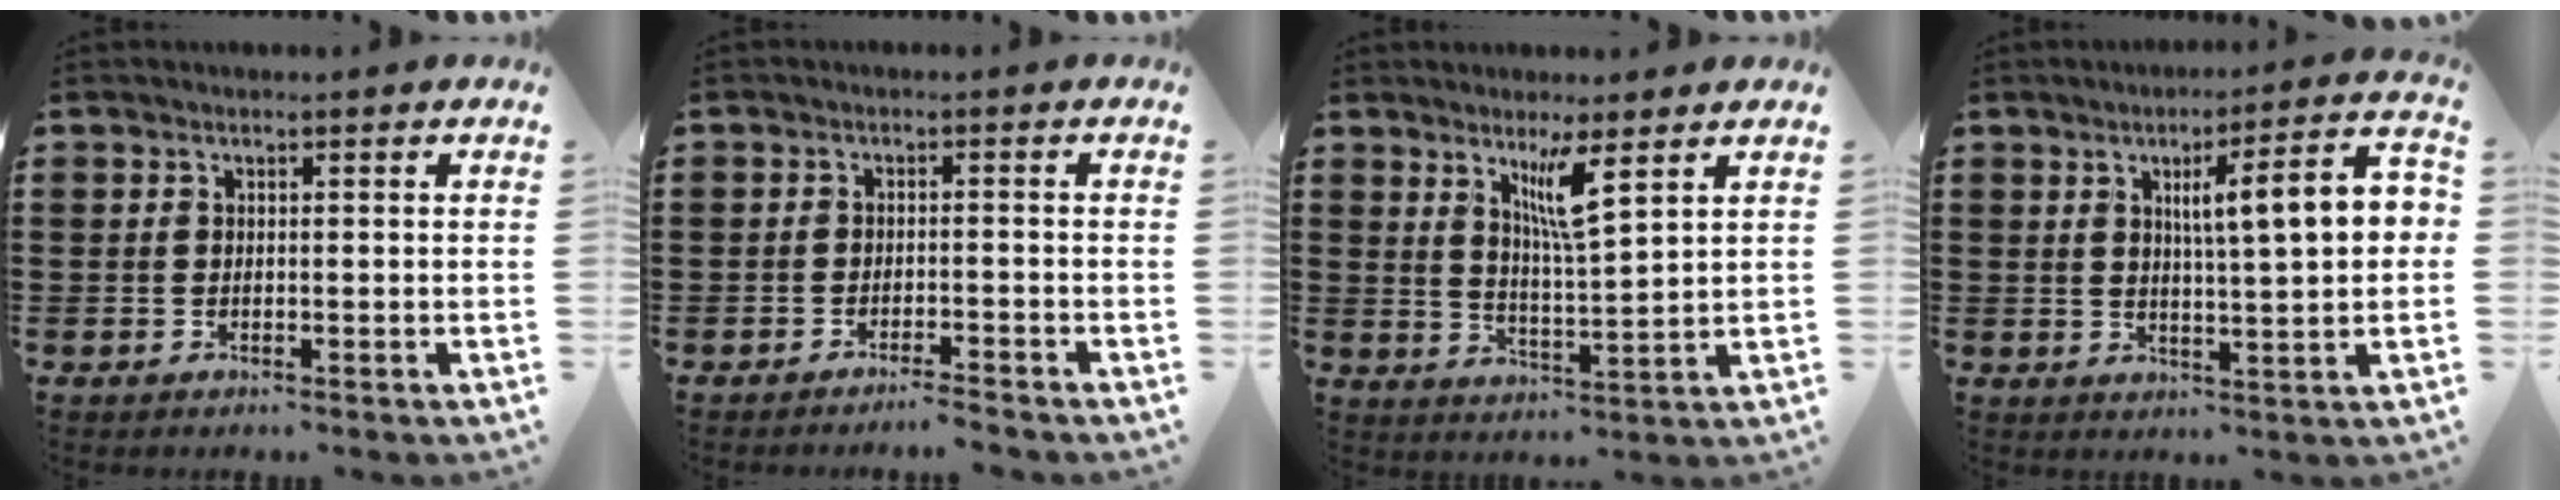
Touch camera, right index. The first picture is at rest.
{"total": 2.1, "force": [-2.0, -0.4, 0.7], "torque": [-0.014, -0.002, -0.038]}
{"total": 5.9, "force": [3.5, 0.5, 4.7], "torque": [-0.088, -0.005, 0.055]}
{"total": 9.1, "force": [2.2, 1.2, 8.8], "torque": [-0.150, 0.000, 0.028]}